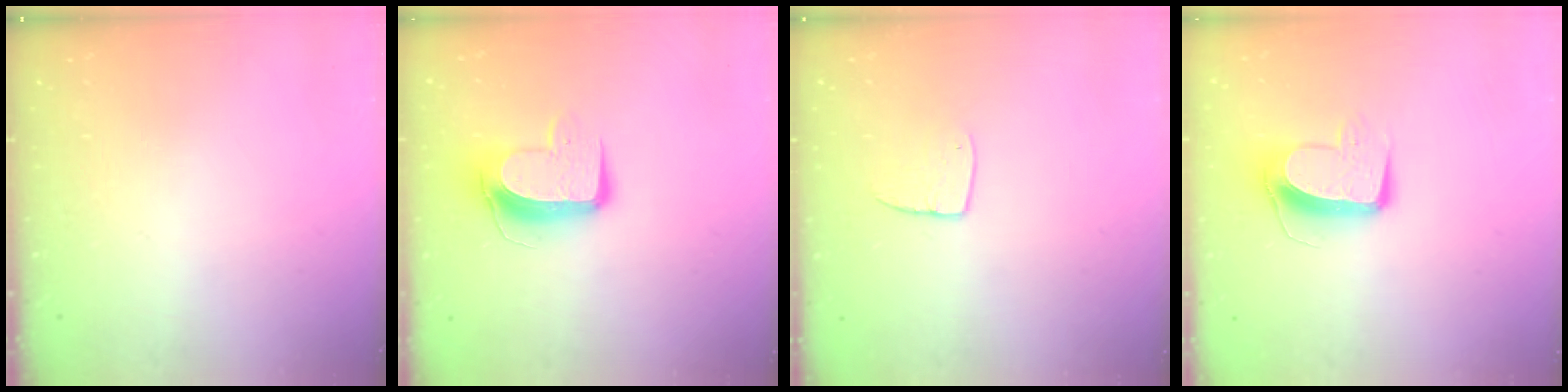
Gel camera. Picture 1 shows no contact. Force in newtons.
{"total": 10.5, "press": 10.4, "slide": 0.8}
{"total": 6.1, "press": 6.1, "slide": 0.4}
{"total": 10.8, "press": 10.7, "slide": 0.7}